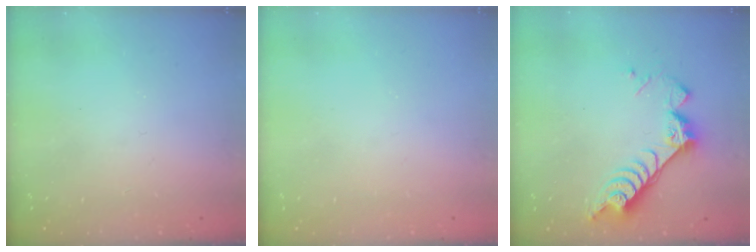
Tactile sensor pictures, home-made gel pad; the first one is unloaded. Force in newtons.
{"total": 0.0}
{"total": 10.1, "press": 10.0, "slide": 1.0}